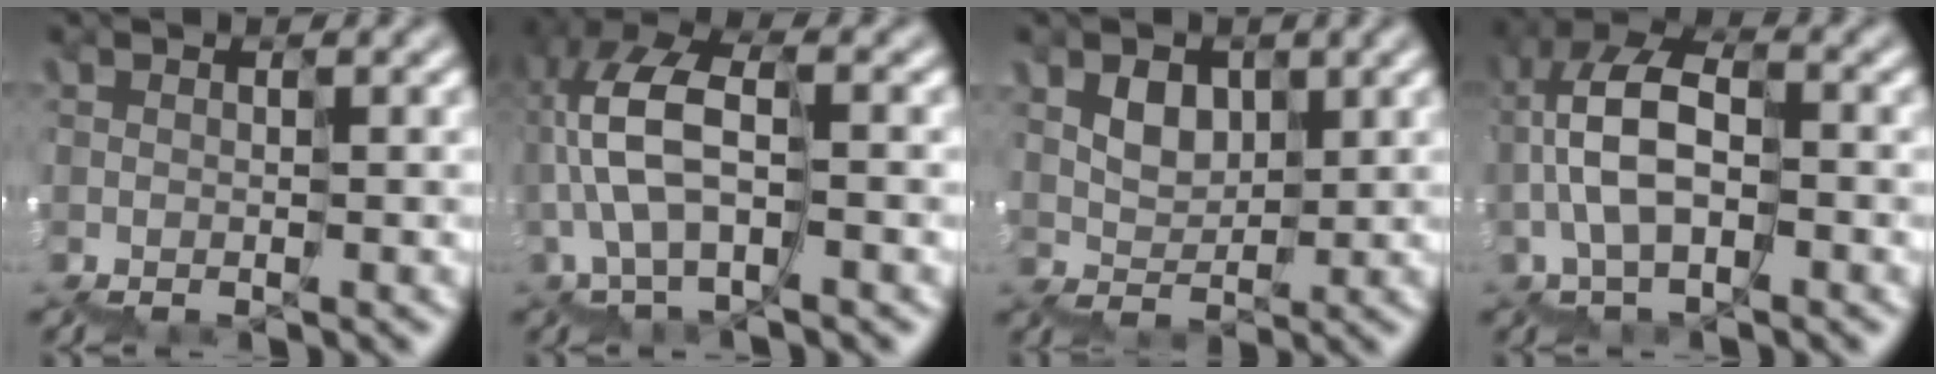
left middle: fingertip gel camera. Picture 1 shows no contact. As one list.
[{"total": 6.8, "force": [0.0, 3.3, 6.0], "torque": [-0.166, 0.035, -0.002]}, {"total": 2.3, "force": [1.6, 0.8, -1.4], "torque": [0.010, 0.017, 0.032]}, {"total": 5.5, "force": [-0.5, 2.9, 4.7], "torque": [-0.129, 0.040, -0.015]}]